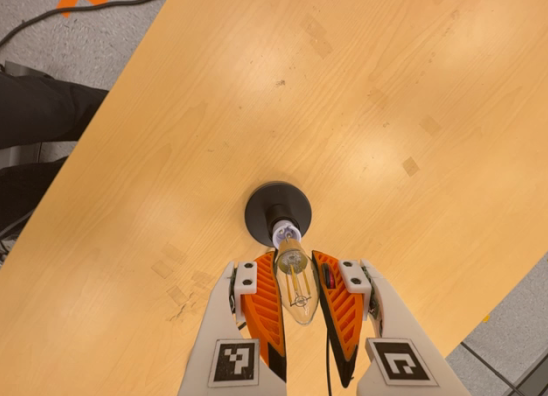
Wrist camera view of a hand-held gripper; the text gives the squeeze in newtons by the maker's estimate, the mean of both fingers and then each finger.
{"total": 18.6, "left": 20.5, "right": 16.8}